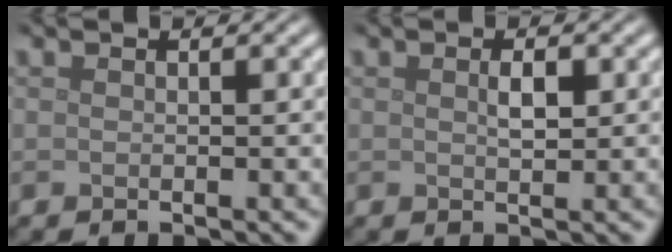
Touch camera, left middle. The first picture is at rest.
{"total": 1.5, "force": [0.4, 0.6, 1.3], "torque": [-0.027, 0.000, 0.008]}